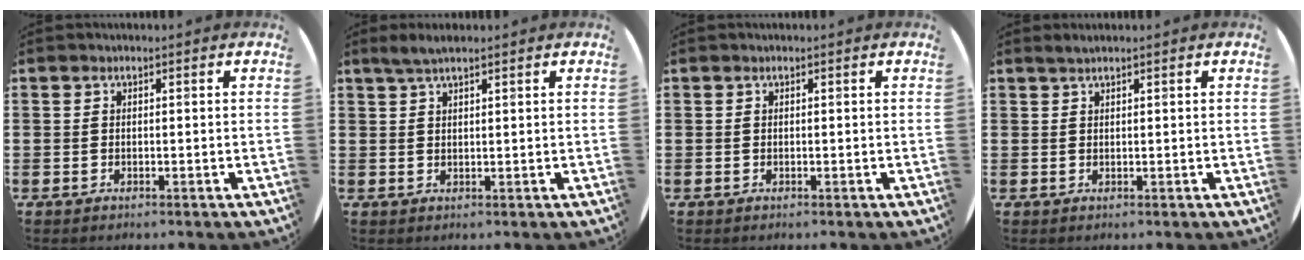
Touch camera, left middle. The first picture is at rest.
{"total": 2.3, "force": [1.8, 0.3, 1.3], "torque": [-0.028, 0.004, 0.033]}
{"total": 0.0}
{"total": 0.8, "force": [0.8, -0.1, 0.3], "torque": [-0.007, 0.000, 0.015]}